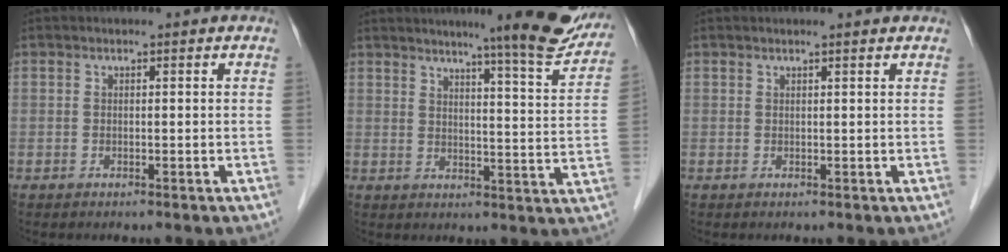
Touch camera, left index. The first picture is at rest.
{"total": 12.8, "force": [10.8, 0.4, 7.0], "torque": [-0.075, -0.021, 0.121]}
{"total": 0.9, "force": [0.8, -0.1, 0.4], "torque": [-0.014, 0.003, 0.015]}